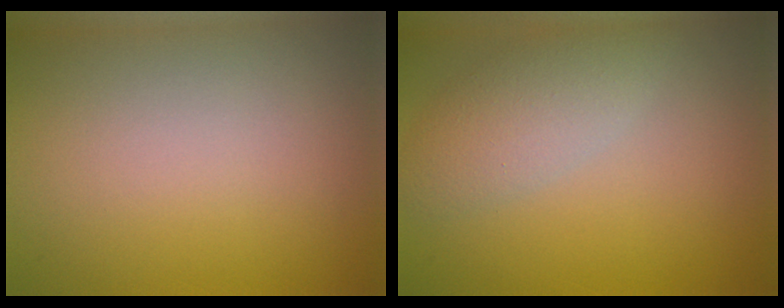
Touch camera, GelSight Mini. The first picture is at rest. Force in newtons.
{"total": 3.7, "press": 3.7, "slide": 0.2}